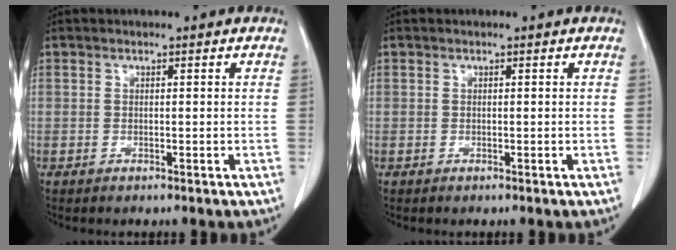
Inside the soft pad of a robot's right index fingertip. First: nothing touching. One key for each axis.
{"total": 0.0}